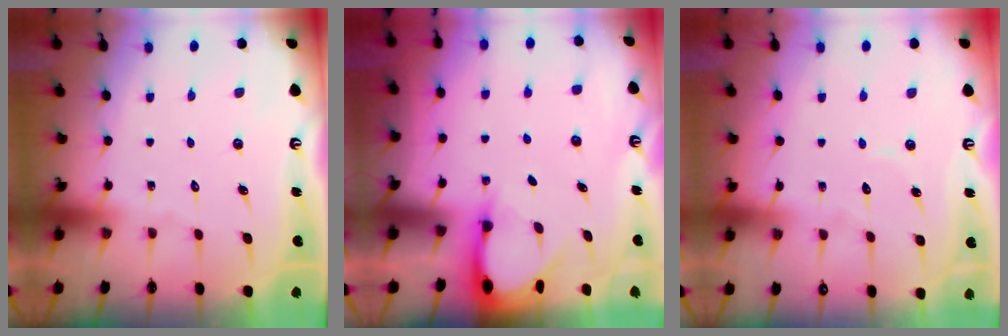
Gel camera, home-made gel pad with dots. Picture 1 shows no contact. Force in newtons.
{"total": 3.0, "press": 3.0, "slide": 0.3}
{"total": 3.8, "press": 3.8, "slide": 0.1}